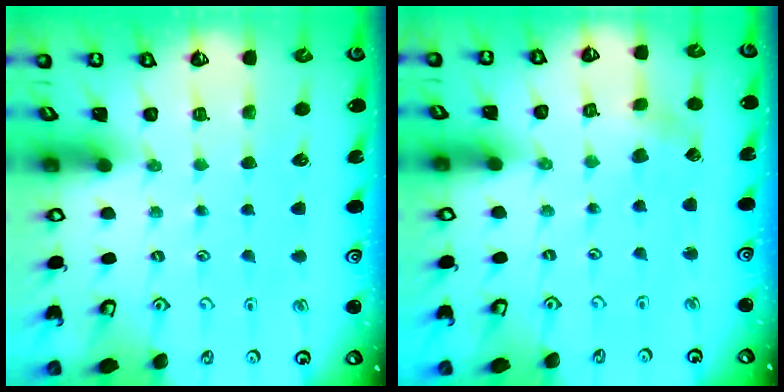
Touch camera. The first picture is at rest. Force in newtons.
{"total": 1.7, "press": 1.7, "slide": 0.2}